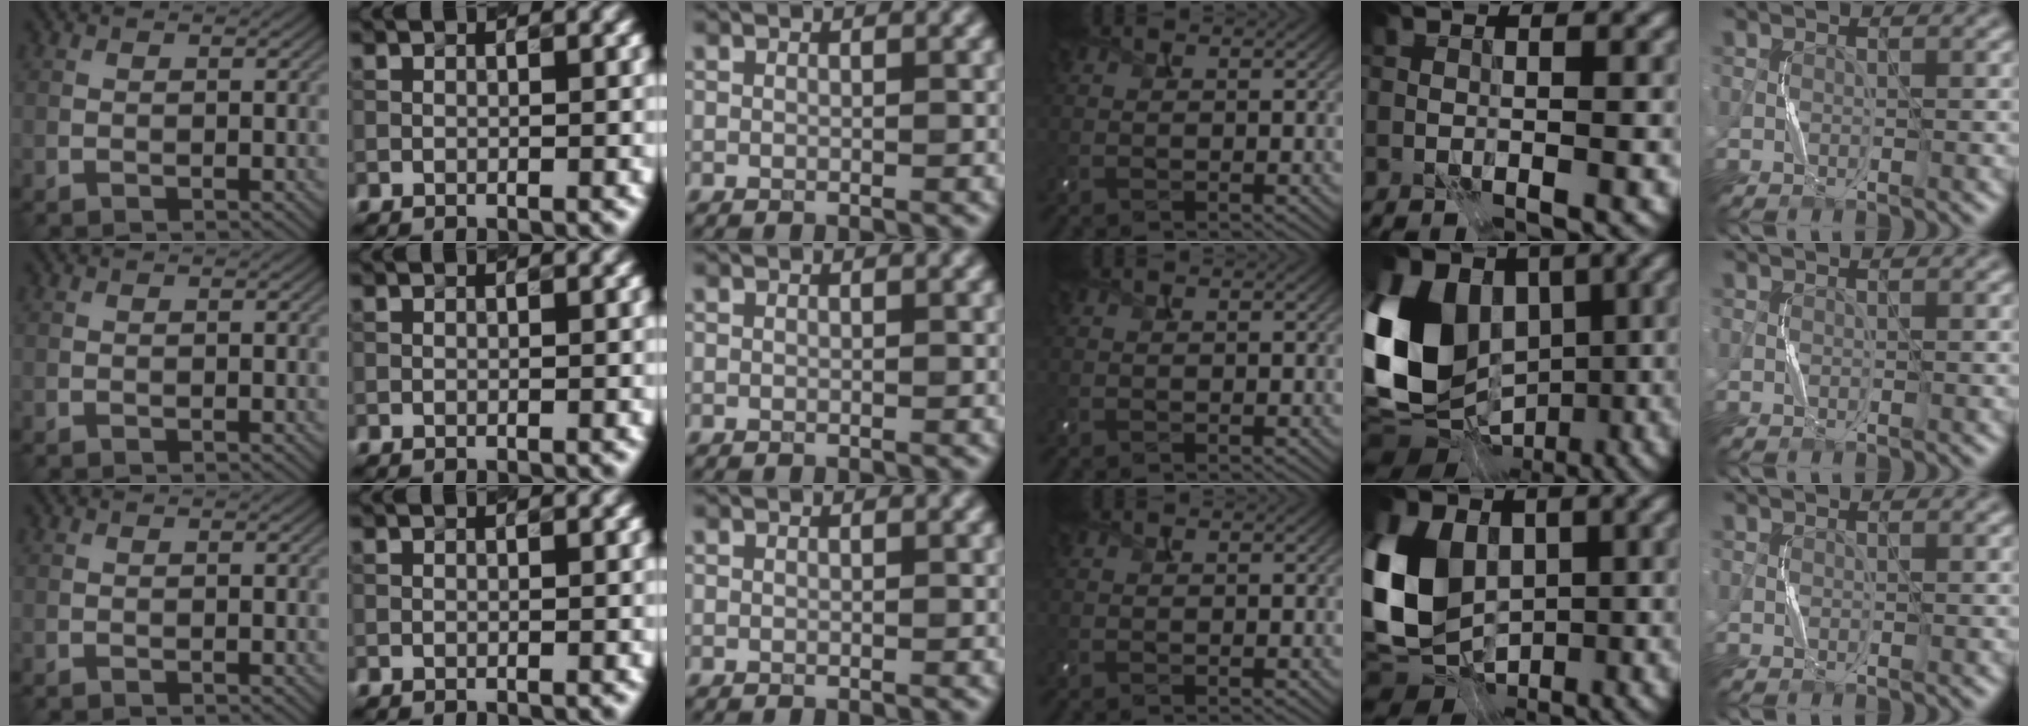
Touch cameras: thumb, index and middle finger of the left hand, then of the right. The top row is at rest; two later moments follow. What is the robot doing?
{"motion": "press", "object": "camera"}